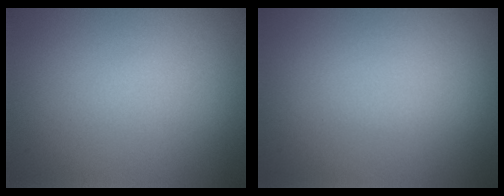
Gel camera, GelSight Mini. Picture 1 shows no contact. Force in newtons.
{"total": 0.0}